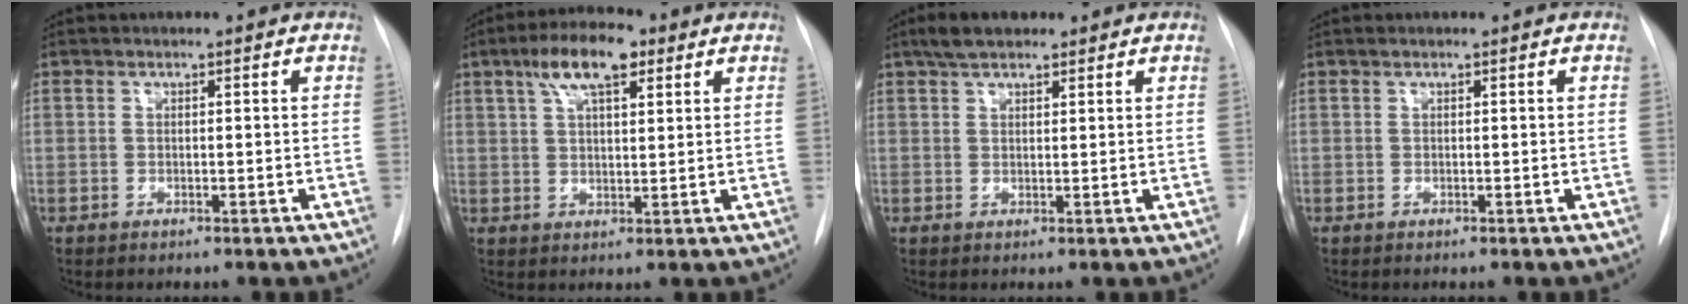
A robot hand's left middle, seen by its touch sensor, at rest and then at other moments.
{"total": 8.3, "force": [4.5, 2.6, 6.4], "torque": [-0.121, 0.020, 0.077]}
{"total": 4.4, "force": [3.2, 1.7, 2.5], "torque": [-0.052, 0.015, 0.056]}
{"total": 0.0}